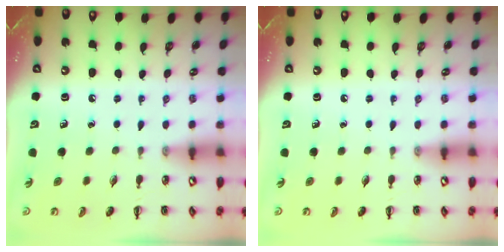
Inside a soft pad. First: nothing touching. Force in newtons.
{"total": 0.0}